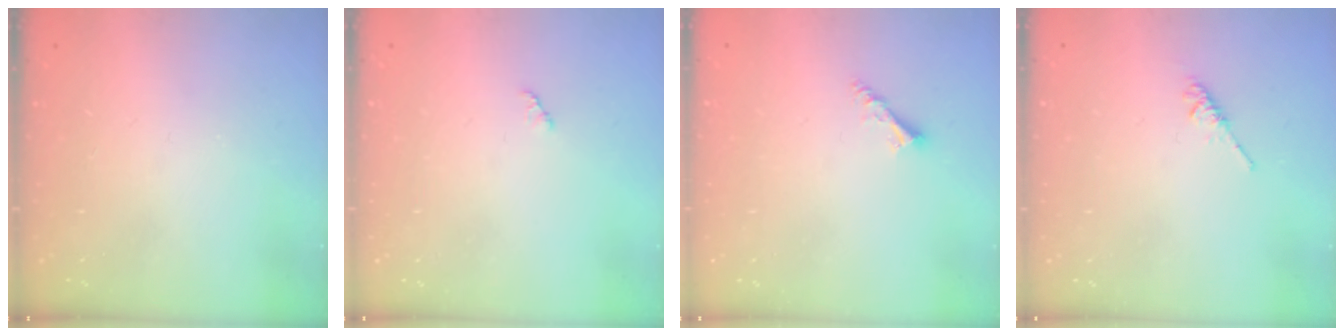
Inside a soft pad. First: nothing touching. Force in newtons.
{"total": 2.8, "press": 2.8, "slide": 0.4}
{"total": 3.9, "press": 3.9, "slide": 0.5}
{"total": 3.3, "press": 3.2, "slide": 0.5}